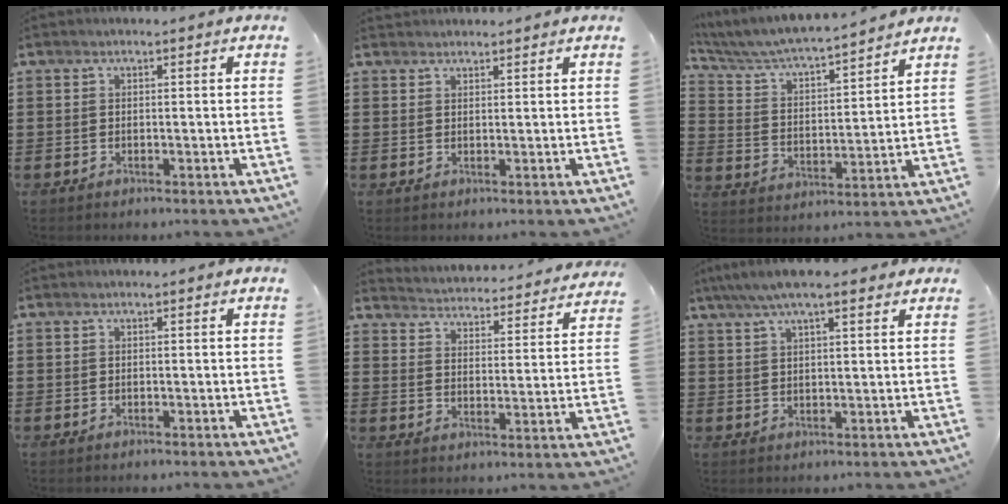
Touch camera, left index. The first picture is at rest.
{"total": 1.3, "force": [1.3, 0.2, -0.1], "torque": [0.000, 0.000, 0.025]}
{"total": 4.7, "force": [4.4, 0.3, 1.6], "torque": [-0.055, -0.037, 0.065]}
{"total": 0.0}
{"total": 3.4, "force": [3.4, -0.3, -0.2], "torque": [-0.020, -0.038, 0.051]}
{"total": 6.1, "force": [4.4, 1.1, 4.0], "torque": [-0.086, -0.002, 0.079]}